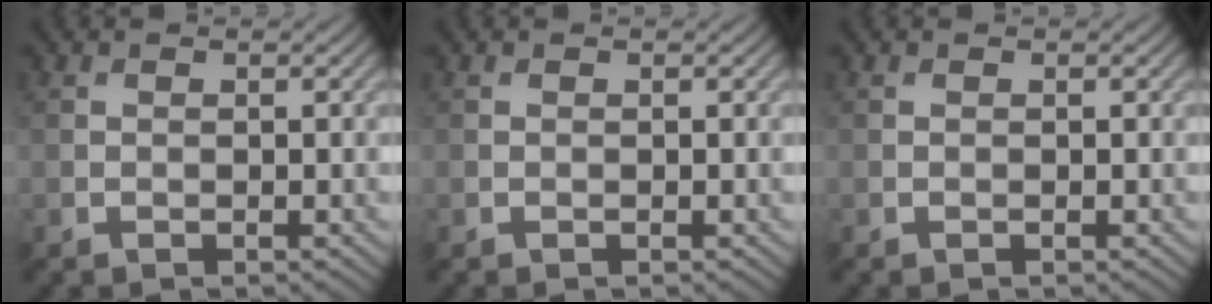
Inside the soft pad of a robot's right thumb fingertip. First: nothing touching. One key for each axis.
{"total": 0.0}
{"total": 0.0}